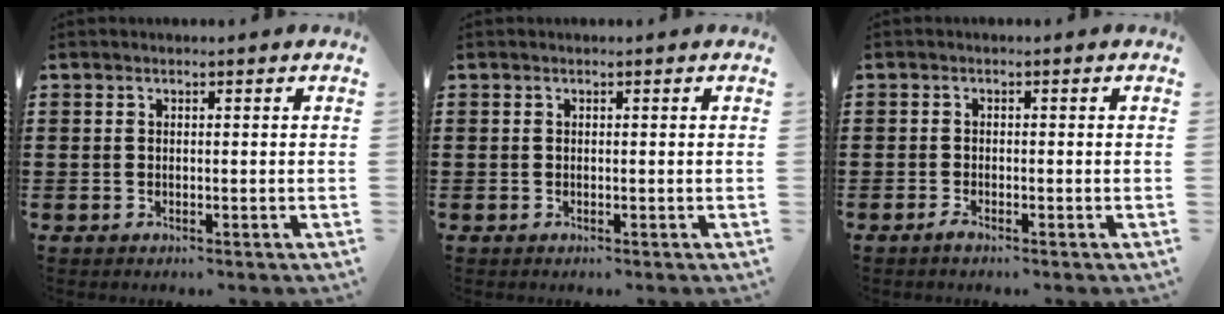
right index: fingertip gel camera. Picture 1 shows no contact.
{"total": 0.0}
{"total": 1.0, "force": [-0.8, 0.1, 0.6], "torque": [-0.020, -0.008, -0.018]}